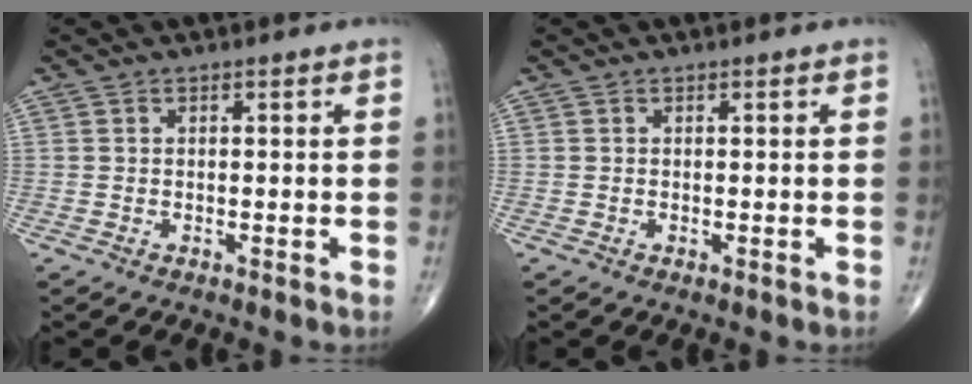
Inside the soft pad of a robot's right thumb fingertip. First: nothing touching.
{"total": 0.0}